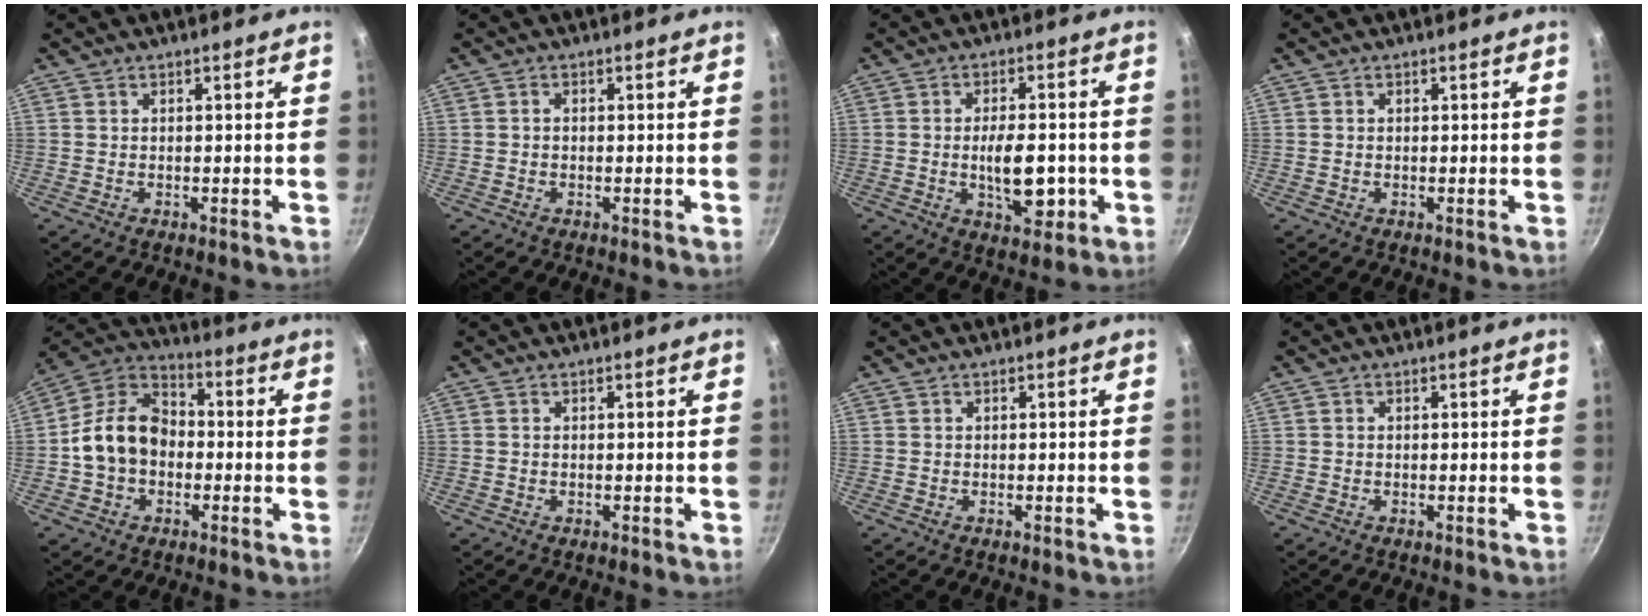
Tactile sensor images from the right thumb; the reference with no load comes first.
{"total": 0.7, "force": [-0.1, 0.5, 0.5], "torque": [-0.009, 0.005, -0.003]}
{"total": 9.8, "force": [-1.7, 4.6, 8.4], "torque": [-0.108, 0.001, -0.022]}
{"total": 0.0}
{"total": 13.4, "force": [-1.4, 10.1, 8.7], "torque": [-0.122, 0.039, -0.045]}
{"total": 0.0}
{"total": 0.0}
{"total": 0.0}